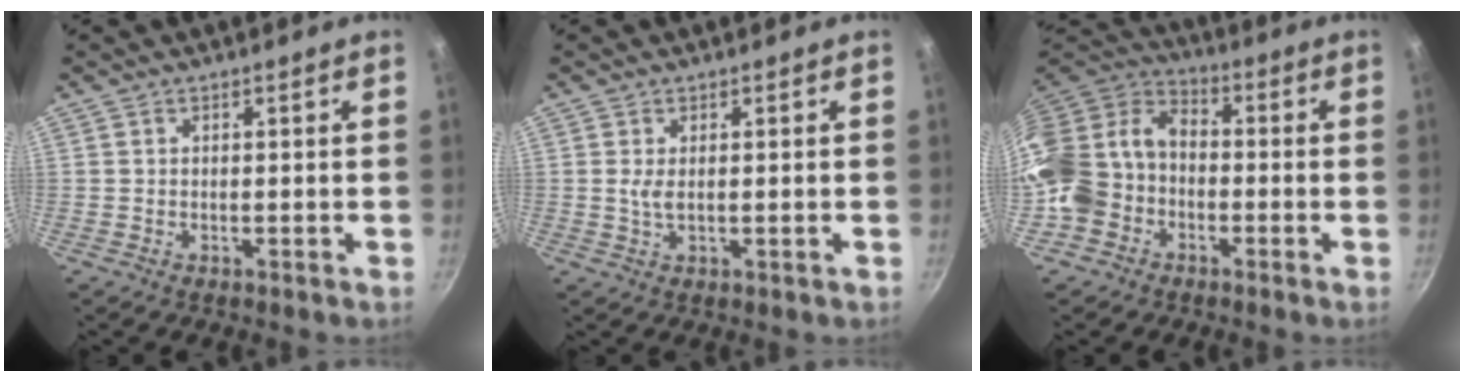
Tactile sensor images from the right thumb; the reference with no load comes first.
{"total": 2.0, "force": [0.3, 0.7, 1.9], "torque": [-0.045, -0.003, 0.009]}
{"total": 15.7, "force": [-4.8, 12.3, 8.5], "torque": [-0.151, 0.068, -0.115]}